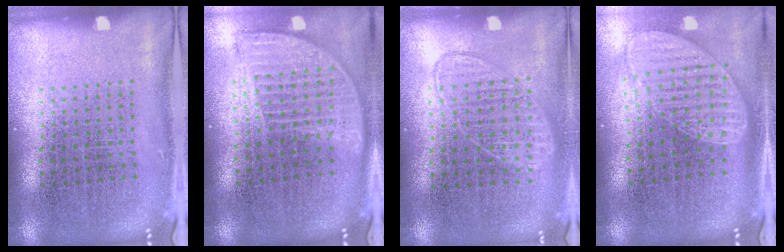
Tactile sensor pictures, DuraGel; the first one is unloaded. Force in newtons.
{"total": 1.9, "press": 1.5, "slide": 1.1}
{"total": 0.9, "press": 0.9, "slide": 0.3}
{"total": 1.9, "press": 1.5, "slide": 1.2}